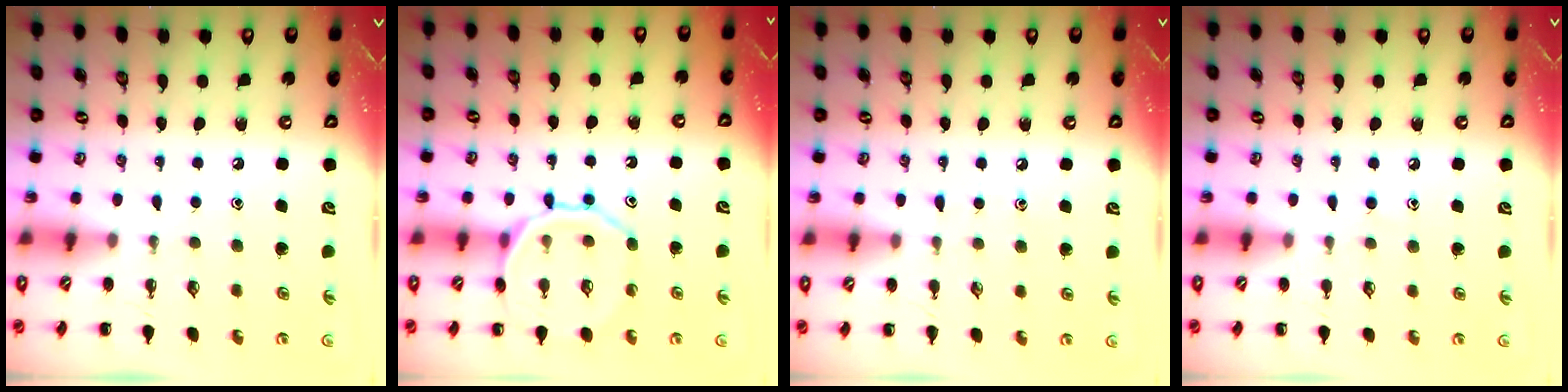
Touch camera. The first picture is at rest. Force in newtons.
{"total": 12.8, "press": 12.7, "slide": 1.6}
{"total": 5.7, "press": 5.3, "slide": 2.0}
{"total": 5.3, "press": 4.9, "slide": 2.0}